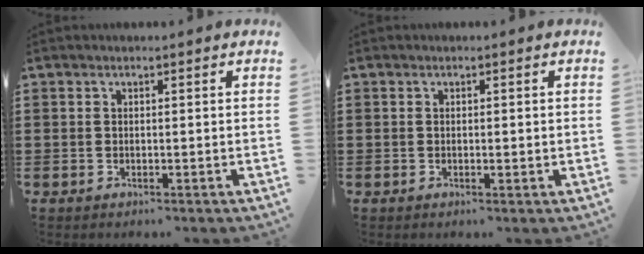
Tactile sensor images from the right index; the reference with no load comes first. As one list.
[{"total": 0.6, "force": [0.0, 0.1, 0.6], "torque": [-0.012, -0.001, 0.000]}]